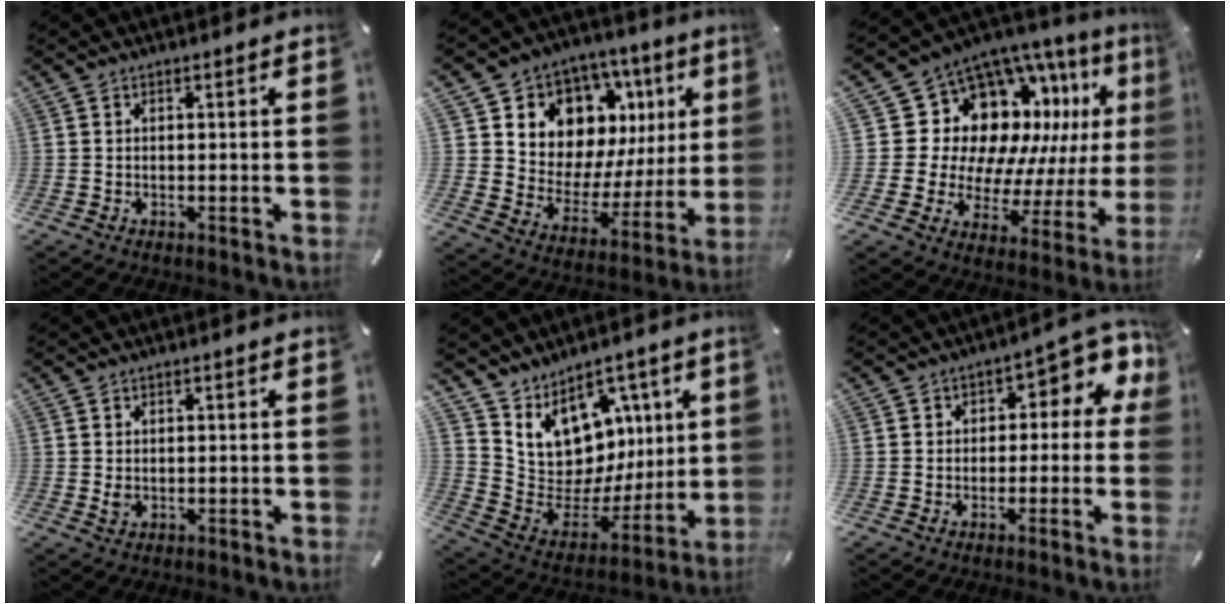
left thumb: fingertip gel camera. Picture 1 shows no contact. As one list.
[{"total": 10.8, "force": [6.6, 8.1, 2.6], "torque": [-0.034, -0.090, 0.121]}, {"total": 16.7, "force": [7.0, 12.4, 8.7], "torque": [-0.147, -0.091, 0.144]}, {"total": 1.4, "force": [0.2, 1.1, 0.8], "torque": [-0.008, -0.002, 0.002]}, {"total": 11.8, "force": [6.3, 9.7, 2.4], "torque": [-0.041, -0.087, 0.131]}, {"total": 7.4, "force": [1.4, 5.0, 5.2], "torque": [-0.061, -0.006, 0.018]}]